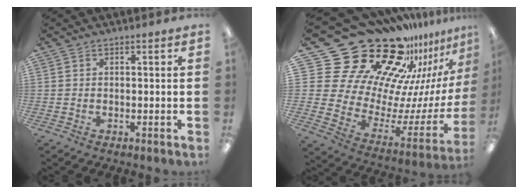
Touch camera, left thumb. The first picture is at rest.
{"total": 32.8, "force": [23.6, 17.2, 14.8], "torque": [-0.215, -0.231, 0.474]}